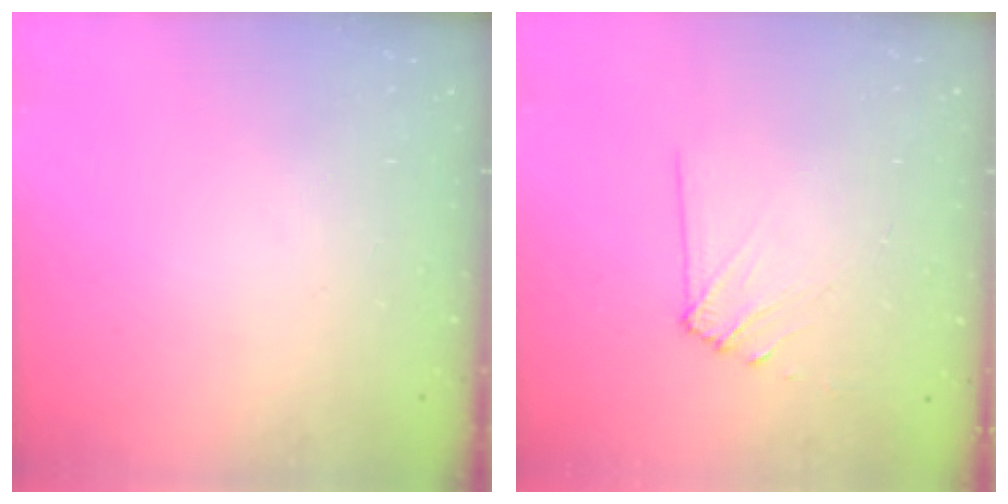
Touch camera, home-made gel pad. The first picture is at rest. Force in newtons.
{"total": 6.2, "press": 6.2, "slide": 0.9}